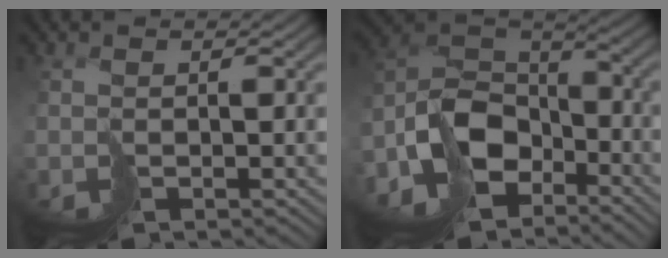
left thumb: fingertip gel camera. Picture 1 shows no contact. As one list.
[{"total": 13.0, "force": [-6.7, 8.1, 7.7], "torque": [-0.181, -0.021, -0.135]}]